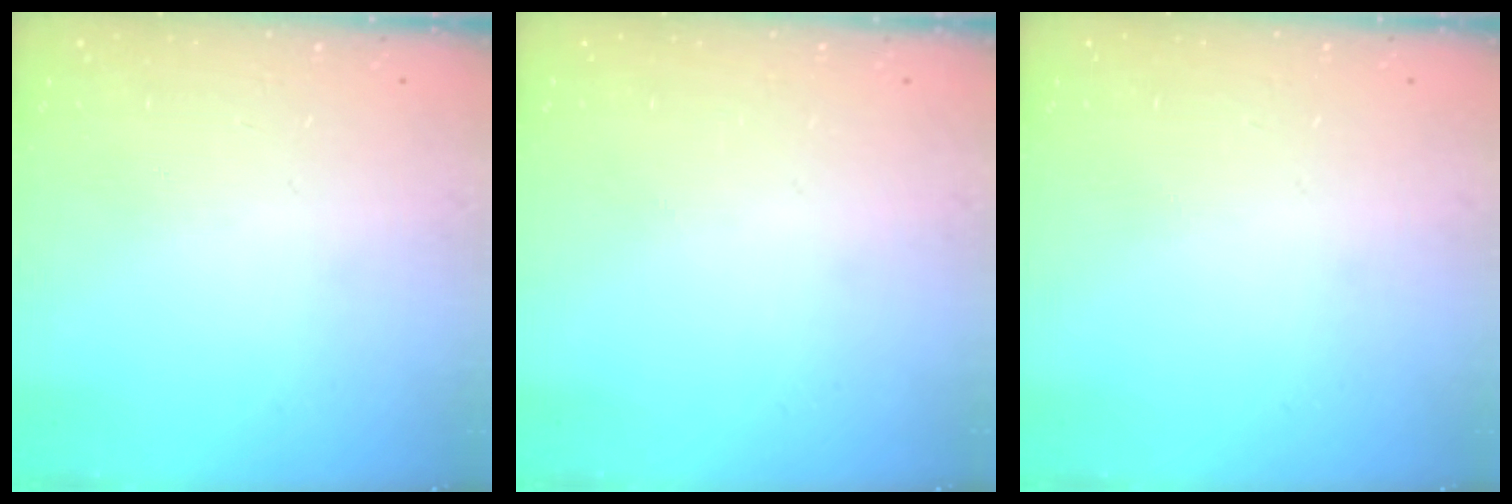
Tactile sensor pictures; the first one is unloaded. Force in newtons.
{"total": 0.0}
{"total": 0.0}